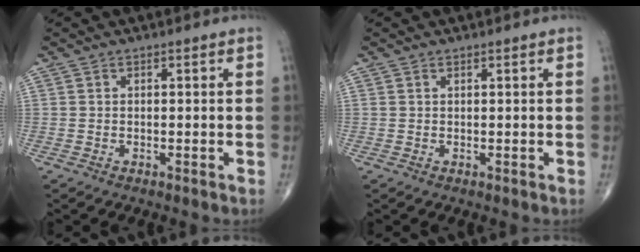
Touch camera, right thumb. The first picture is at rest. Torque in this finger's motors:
{"motor_torque": [0.03, -0.05, -0.03, 0.10, -0.01]}